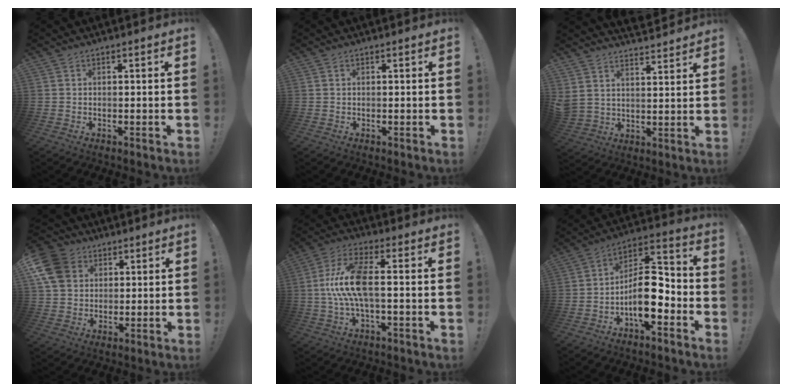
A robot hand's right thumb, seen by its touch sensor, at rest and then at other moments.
{"total": 0.0}
{"total": 6.0, "force": [4.8, 3.5, 1.1], "torque": [-0.021, -0.043, 0.095]}
{"total": 14.0, "force": [4.4, 11.8, 6.3], "torque": [-0.092, -0.010, 0.095]}
{"total": 12.8, "force": [0.0, 4.1, 12.1], "torque": [-0.247, -0.007, -0.006]}
{"total": 13.8, "force": [-4.3, 6.1, 11.6], "torque": [-0.191, 0.019, -0.069]}